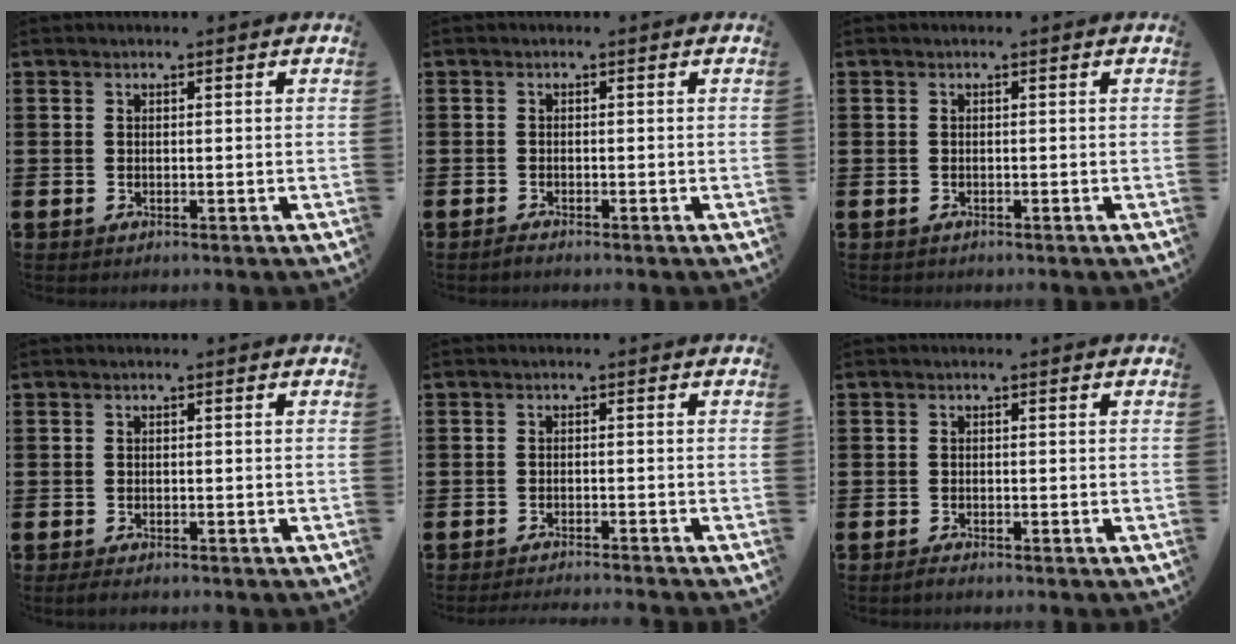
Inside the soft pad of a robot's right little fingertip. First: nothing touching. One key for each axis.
{"total": 0.6, "fx": -0.5, "fy": 0.1, "fz": 0.3, "tx": -0.008, "ty": -0.002, "tz": -0.011}
{"total": 0.0}
{"total": 0.8, "fx": -0.6, "fy": 0.3, "fz": 0.5, "tx": -0.011, "ty": -0.002, "tz": -0.012}
{"total": 1.3, "fx": -1.3, "fy": -0.3, "fz": 0.2, "tx": -0.002, "ty": 0.001, "tz": -0.026}
{"total": 0.7, "fx": -0.6, "fy": 0.1, "fz": 0.4, "tx": -0.009, "ty": -0.003, "tz": -0.011}